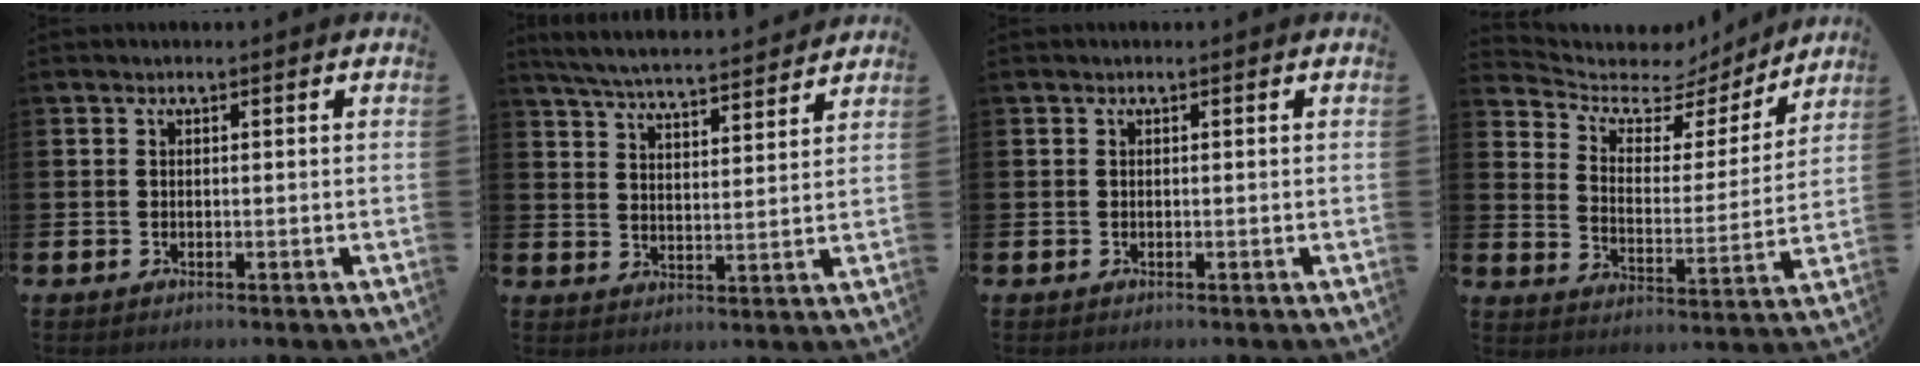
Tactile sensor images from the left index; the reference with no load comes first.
{"total": 5.9, "force": [5.8, 0.3, 1.1], "torque": [-0.044, -0.038, 0.101]}
{"total": 0.0}
{"total": 6.2, "force": [5.2, 2.8, 1.7], "torque": [-0.062, -0.041, 0.083]}